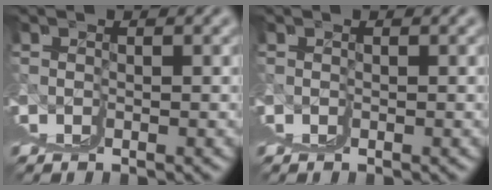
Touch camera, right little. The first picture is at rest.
{"total": 0.0}